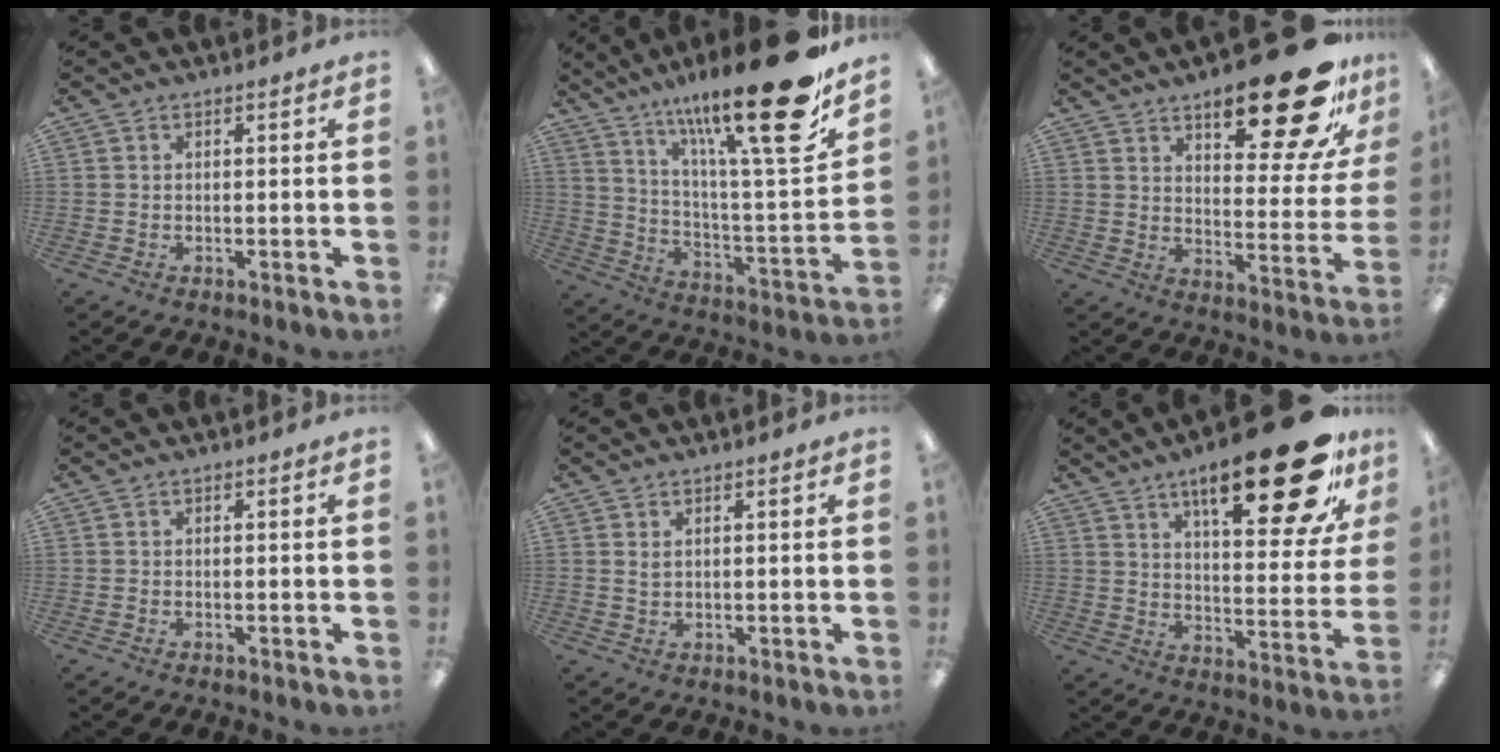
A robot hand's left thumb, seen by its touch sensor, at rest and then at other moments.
{"total": 25.3, "force": [17.4, 4.8, 17.7], "torque": [-0.272, -0.115, 0.276]}
{"total": 23.2, "force": [15.0, 8.0, 15.8], "torque": [-0.209, -0.096, 0.240]}
{"total": 0.0}
{"total": 1.5, "force": [1.0, 0.7, 0.9], "torque": [-0.020, 0.001, 0.018]}
{"total": 26.1, "force": [15.3, 8.2, 19.5], "torque": [-0.277, -0.088, 0.240]}